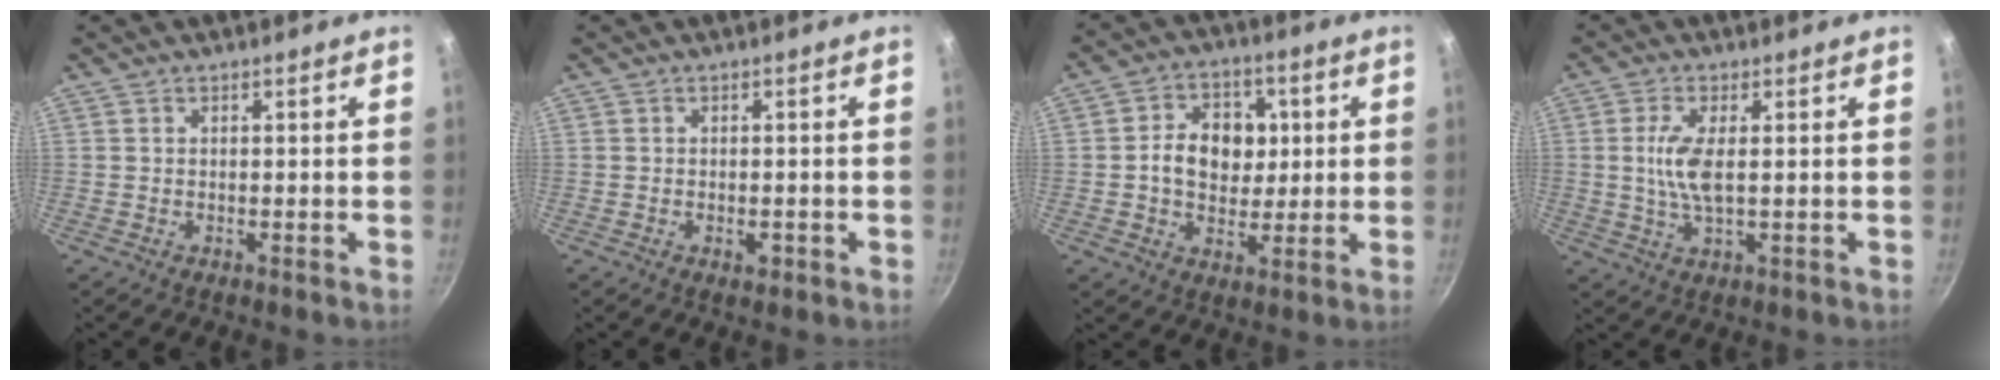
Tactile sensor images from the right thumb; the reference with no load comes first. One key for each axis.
{"total": 1.8, "fx": -0.7, "fy": 1.0, "fz": 1.3, "tx": -0.015, "ty": 0.004, "tz": -0.010}
{"total": 11.1, "fx": 1.1, "fy": 8.6, "fz": 6.9, "tx": -0.077, "ty": 0.005, "tz": 0.009}
{"total": 6.5, "fx": 0.5, "fy": 2.3, "fz": 6.1, "tx": -0.132, "ty": -0.001, "tz": 0.010}